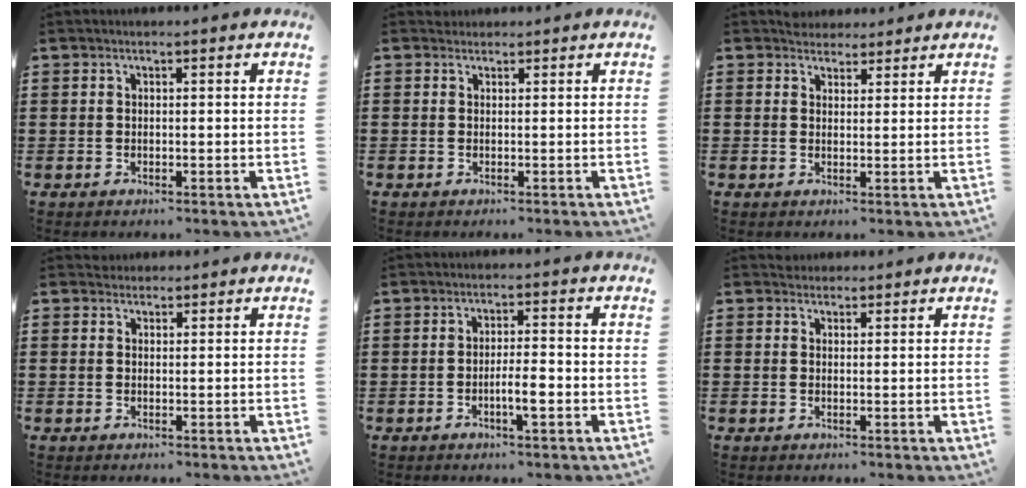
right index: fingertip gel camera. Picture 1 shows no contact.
{"total": 0.6, "force": [0.4, 0.5, -0.2], "torque": [0.002, 0.004, 0.006]}
{"total": 2.4, "force": [2.0, 1.3, -0.3], "torque": [-0.002, 0.008, 0.040]}
{"total": 1.2, "force": [0.9, 0.8, -0.2], "torque": [0.002, 0.006, 0.017]}
{"total": 3.6, "force": [-1.3, 0.5, 3.3], "torque": [-0.058, 0.001, -0.025]}
{"total": 1.4, "force": [1.1, 0.9, -0.2], "torque": [0.002, 0.005, 0.023]}